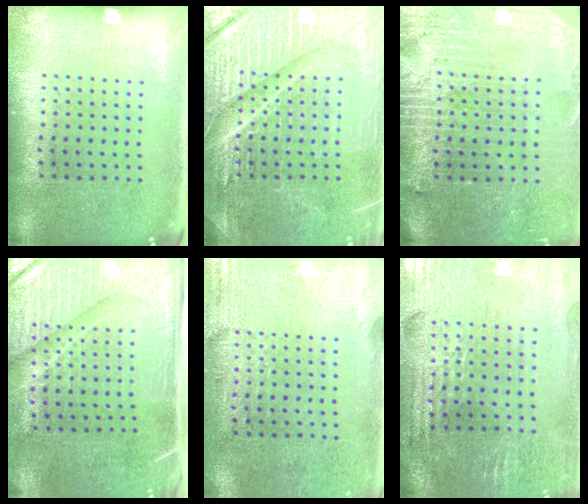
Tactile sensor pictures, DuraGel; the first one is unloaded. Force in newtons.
{"total": 7.1, "press": 7.1, "slide": 0.9}
{"total": 3.9, "press": 3.6, "slide": 1.6}
{"total": 4.5, "press": 3.9, "slide": 2.3}
{"total": 2.8, "press": 2.5, "slide": 1.4}
{"total": 2.8, "press": 2.8, "slide": 0.5}